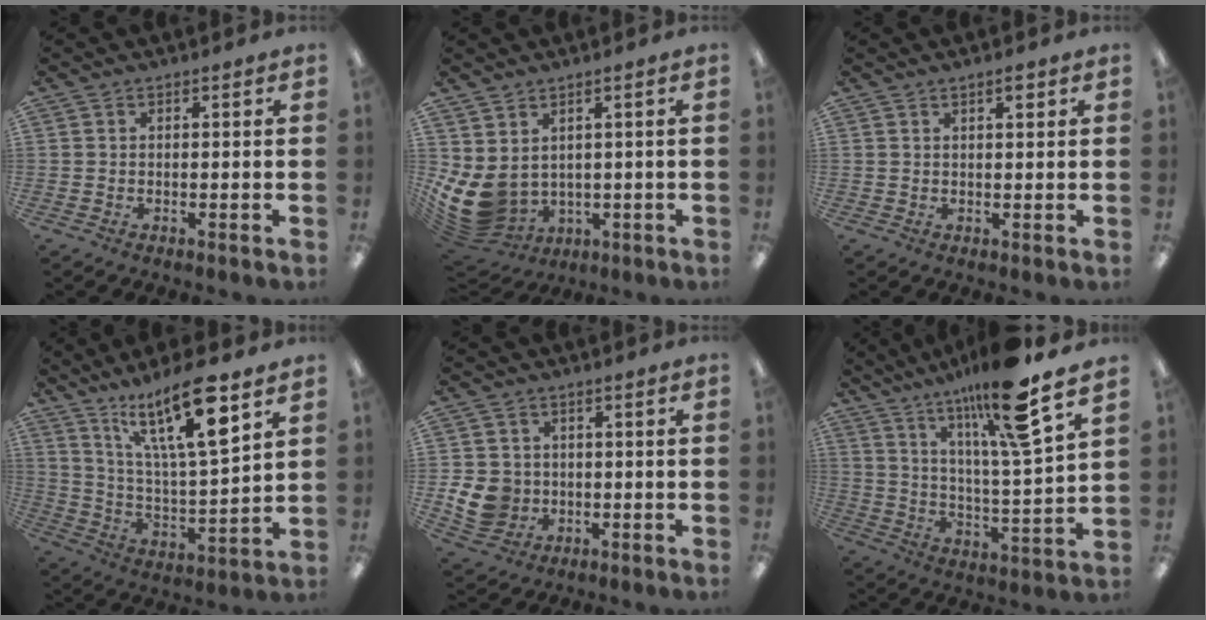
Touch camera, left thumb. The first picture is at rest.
{"total": 8.6, "force": [1.1, 6.4, 5.6], "torque": [-0.156, -0.030, 0.026]}
{"total": 2.0, "force": [1.4, 0.4, 1.4], "torque": [-0.021, -0.001, 0.021]}
{"total": 19.5, "force": [12.6, 4.7, 14.1], "torque": [-0.253, -0.065, 0.200]}
{"total": 8.4, "force": [-1.2, 7.5, 3.4], "torque": [-0.085, 0.010, -0.020]}
{"total": 17.9, "force": [13.2, 1.2, 12.0], "torque": [-0.211, -0.073, 0.202]}